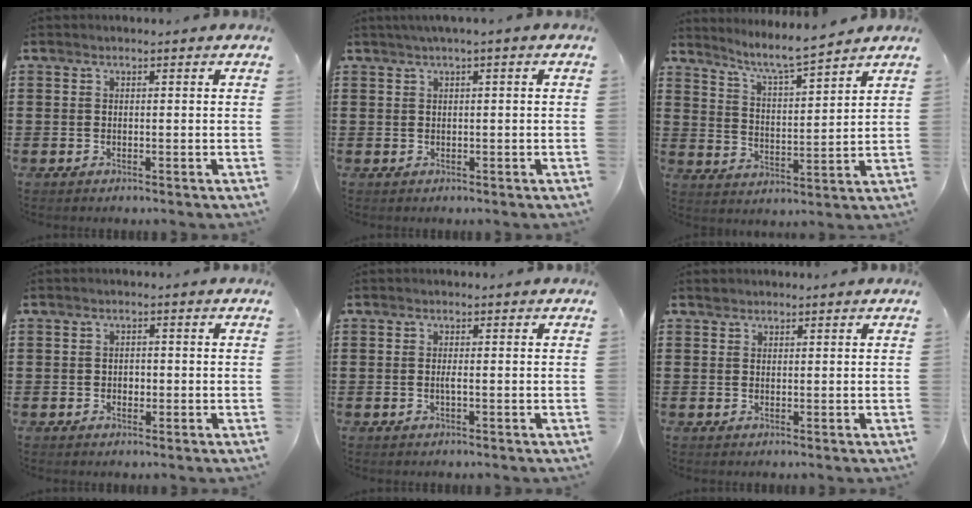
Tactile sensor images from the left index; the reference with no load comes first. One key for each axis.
{"total": 1.1, "fx": 0.1, "fy": -0.1, "fz": 1.1, "tx": -0.018, "ty": -0.004, "tz": 0.003}
{"total": 6.2, "fx": 5.6, "fy": -0.1, "fz": 2.8, "tx": -0.074, "ty": -0.033, "tz": 0.093}
{"total": 1.2, "fx": -0.1, "fy": 0.9, "fz": 0.8, "tx": -0.016, "ty": 0.005, "tz": -0.004}
{"total": 1.0, "fx": -0.2, "fy": 0.0, "fz": 0.9, "tx": -0.026, "ty": -0.005, "tz": -0.006}
{"total": 0.6, "fx": 0.5, "fy": 0.4, "fz": 0.0, "tx": -0.003, "ty": 0.001, "tz": 0.011}